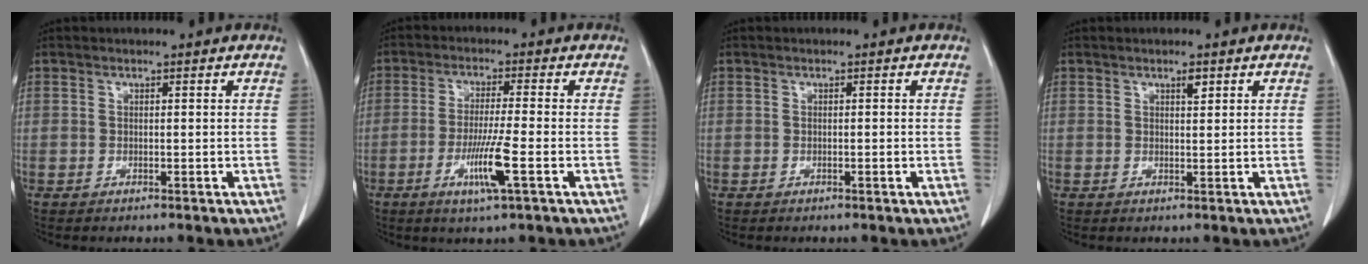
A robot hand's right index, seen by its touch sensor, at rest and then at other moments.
{"total": 7.2, "force": [-2.7, -0.4, 6.7], "torque": [-0.126, -0.017, -0.050]}
{"total": 0.5, "force": [-0.1, 0.1, 0.5], "torque": [-0.009, -0.001, 0.000]}
{"total": 1.3, "force": [0.8, 0.3, 1.0], "torque": [-0.018, -0.004, 0.013]}